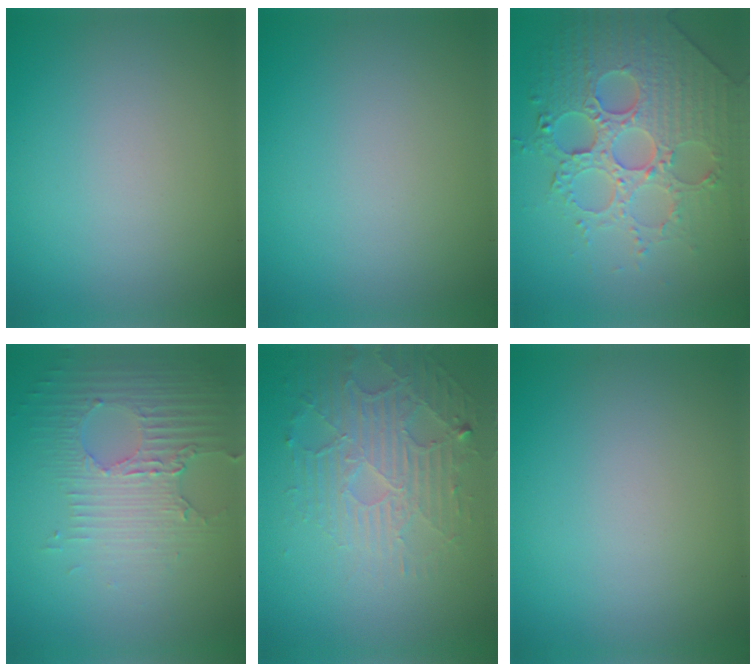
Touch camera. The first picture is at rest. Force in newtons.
{"total": 0.0}
{"total": 7.1, "press": 5.9, "slide": 4.0}
{"total": 3.5, "press": 3.2, "slide": 1.5}
{"total": 4.8, "press": 3.4, "slide": 3.4}
{"total": 0.0}